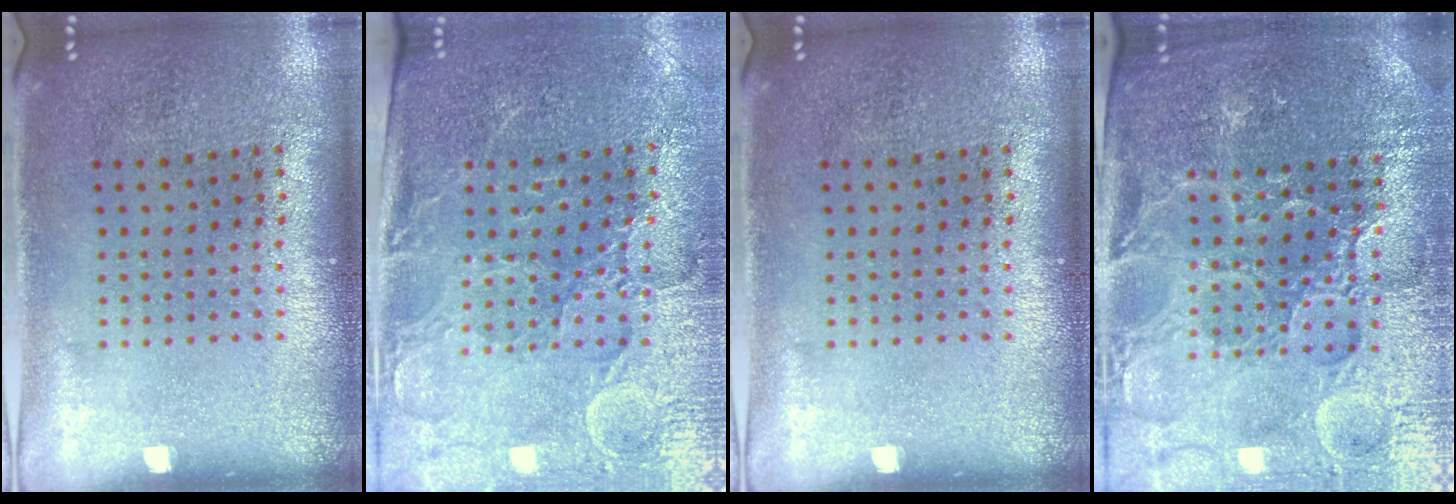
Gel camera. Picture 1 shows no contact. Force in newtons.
{"total": 3.4, "press": 3.3, "slide": 0.9}
{"total": 0.0}
{"total": 5.0, "press": 4.7, "slide": 1.7}